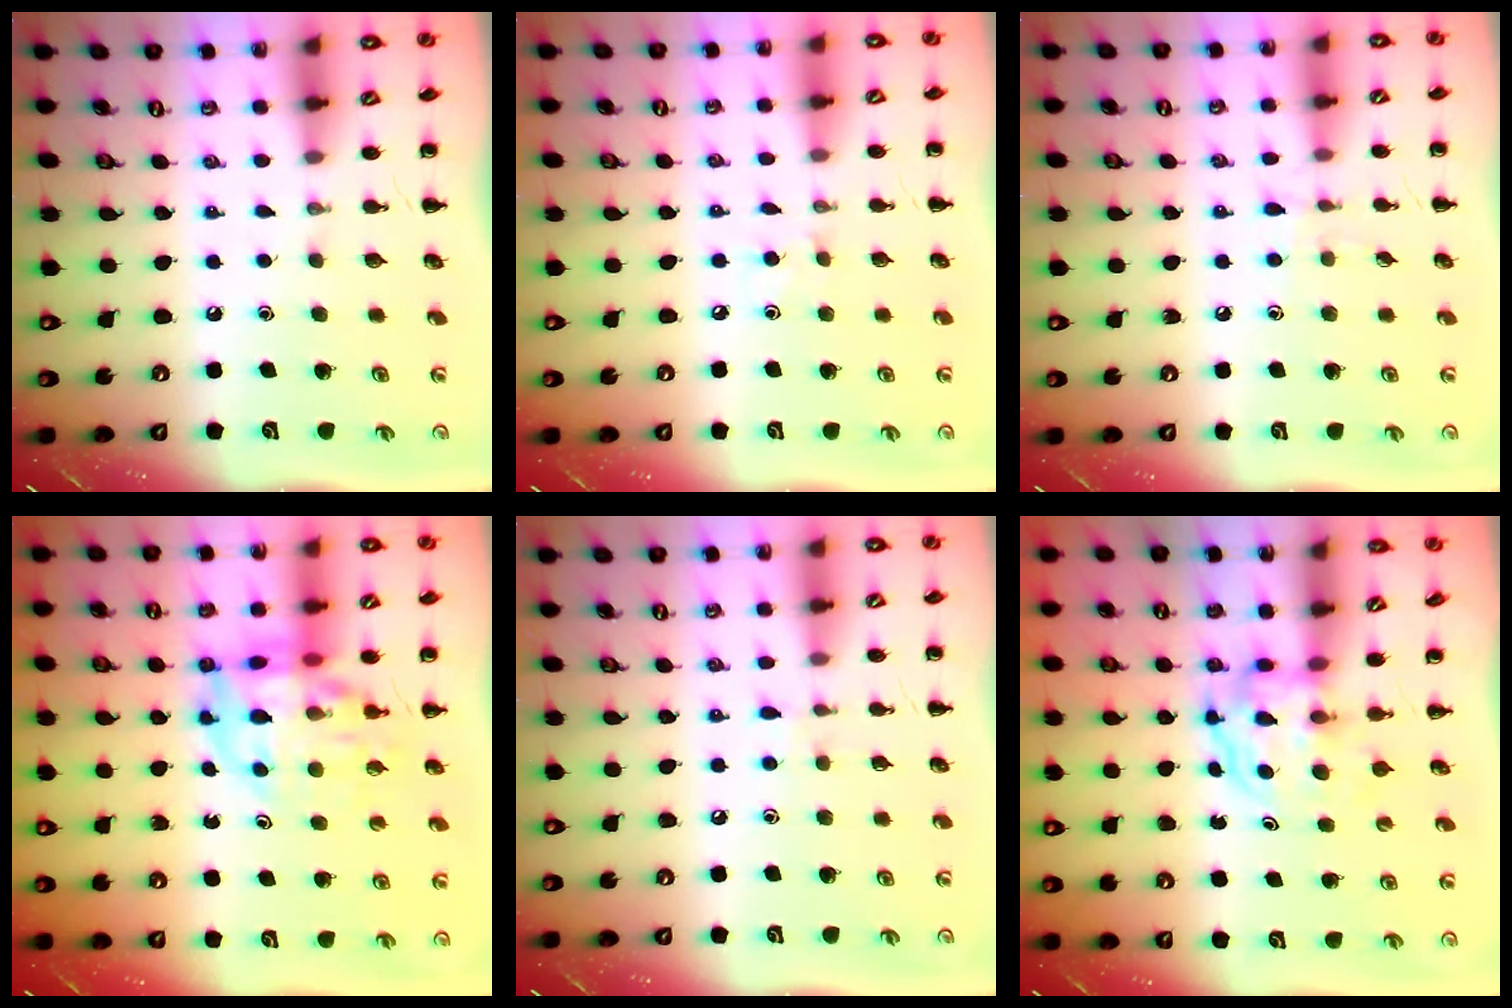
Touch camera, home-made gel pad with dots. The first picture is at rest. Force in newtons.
{"total": 4.0, "press": 3.8, "slide": 1.3}
{"total": 5.4, "press": 5.0, "slide": 2.0}
{"total": 14.1, "press": 13.6, "slide": 3.7}
{"total": 3.7, "press": 3.4, "slide": 1.5}
{"total": 3.9, "press": 3.9, "slide": 0.2}